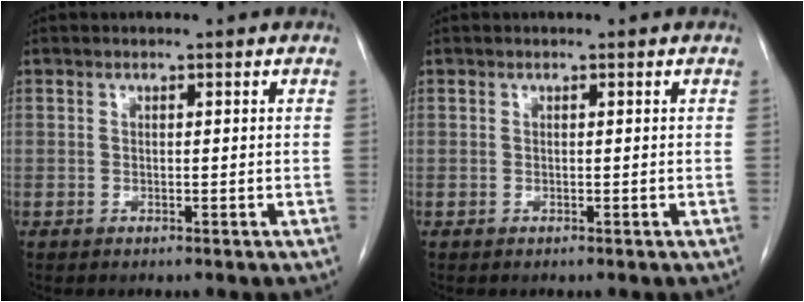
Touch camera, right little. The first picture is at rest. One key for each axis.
{"total": 0.0}